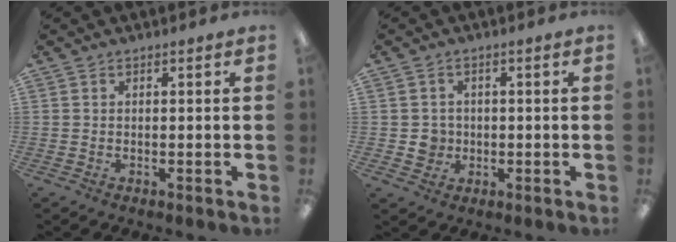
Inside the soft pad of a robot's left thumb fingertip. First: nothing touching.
{"total": 3.8, "force": [-0.4, 3.6, 0.9], "torque": [-0.004, 0.000, -0.009]}